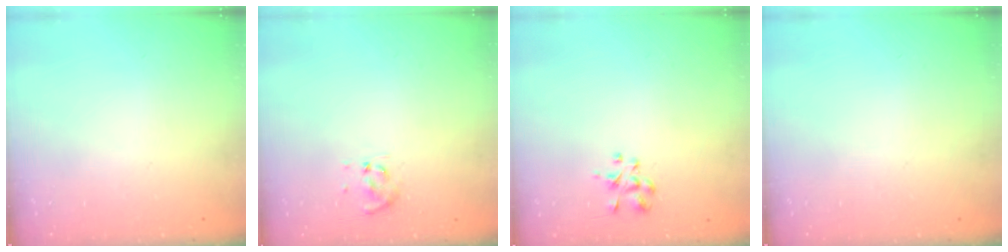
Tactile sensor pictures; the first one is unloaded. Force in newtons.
{"total": 5.0, "press": 4.8, "slide": 1.2}
{"total": 2.4, "press": 2.3, "slide": 0.8}
{"total": 0.0}